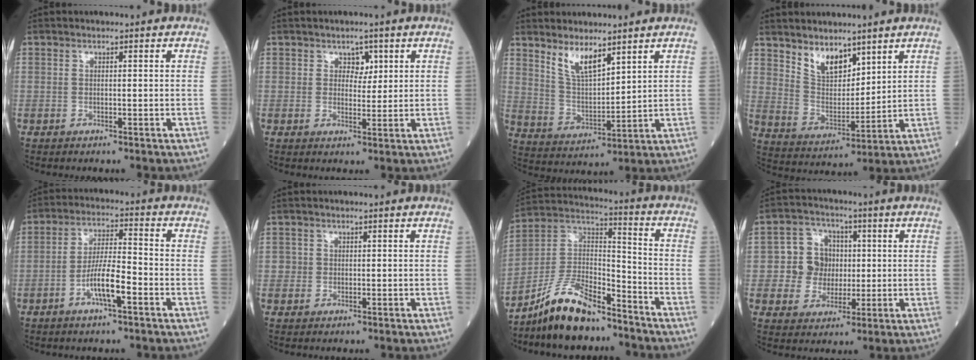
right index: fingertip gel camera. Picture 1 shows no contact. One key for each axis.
{"total": 2.7, "fx": 1.3, "fy": 1.7, "fz": 1.5, "tx": -0.014, "ty": 0.002, "tz": 0.019}
{"total": 7.2, "fx": 5.1, "fy": 2.1, "fz": 4.5, "tx": -0.093, "ty": -0.007, "tz": 0.107}
{"total": 7.8, "fx": 5.6, "fy": 3.6, "fz": 4.2, "tx": -0.081, "ty": 0.002, "tz": 0.120}
{"total": 7.2, "fx": -3.2, "fy": 1.2, "fz": 6.4, "tx": -0.126, "ty": 0.007, "tz": -0.059}
{"total": 1.3, "fx": -0.1, "fy": 1.3, "fz": 0.0, "tx": 0.008, "ty": 0.005, "tz": -0.006}
{"total": 13.5, "fx": -11.0, "fy": 3.9, "fz": 6.9, "tx": -0.132, "ty": 0.023, "tz": -0.202}
{"total": 7.4, "fx": 0.2, "fy": 7.1, "fz": 2.3, "tx": -0.046, "ty": 0.024, "tz": 0.004}